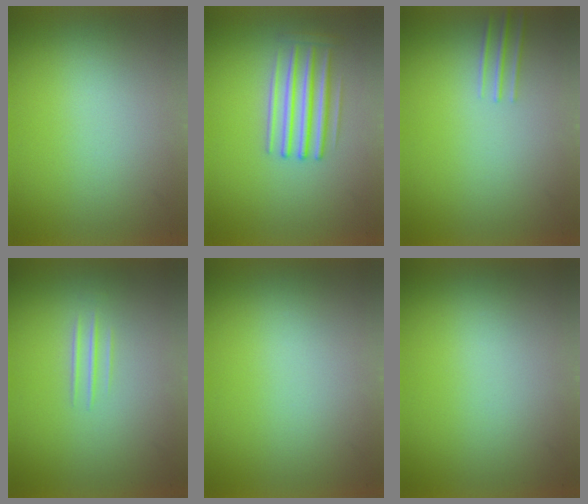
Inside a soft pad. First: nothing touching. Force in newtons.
{"total": 3.2}
{"total": 1.1}
{"total": 1.0}
{"total": 0.0}
{"total": 0.0}